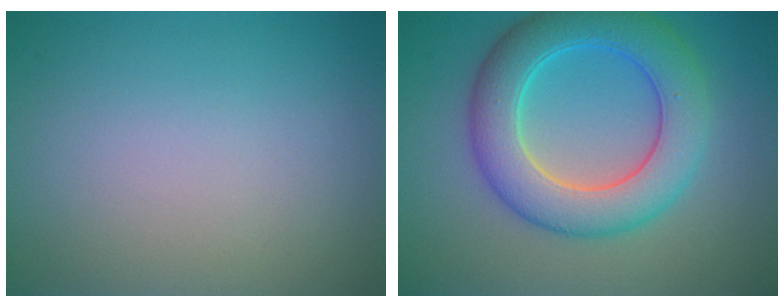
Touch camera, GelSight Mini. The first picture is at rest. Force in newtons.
{"total": 7.6, "press": 7.6, "slide": 0.2}